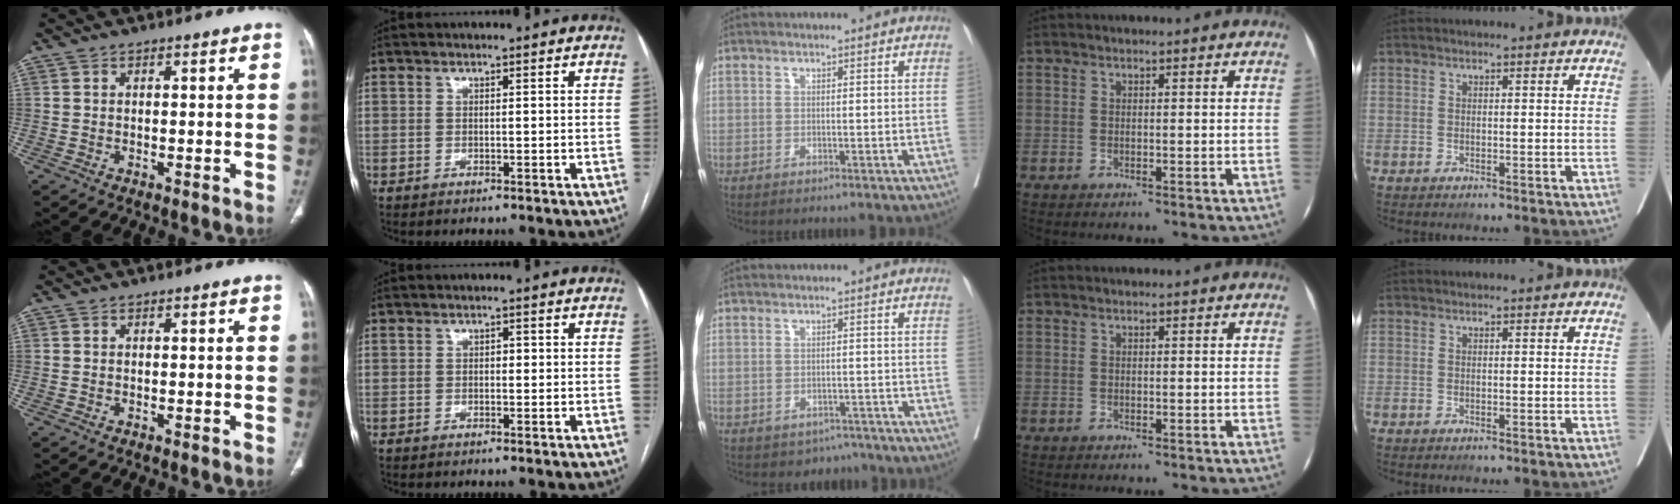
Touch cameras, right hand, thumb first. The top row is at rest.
{"index": {"total": 0.9, "force": [0.0, 0.6, 0.7], "torque": [-0.007, 0.004, -0.002]}, "middle": {"total": 2.7, "force": [-2.2, 1.7, 0.2], "torque": [0.002, 0.008, -0.026]}}